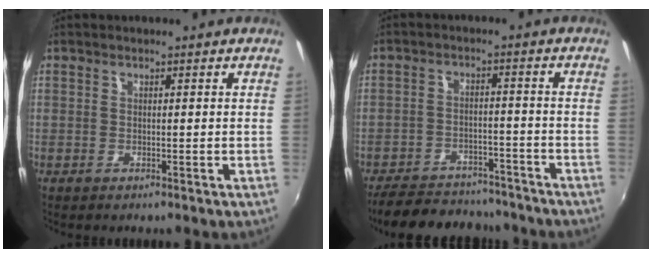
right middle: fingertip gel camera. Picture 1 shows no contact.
{"total": 16.7, "force": [-14.2, 6.4, 6.1], "torque": [-0.145, 0.011, -0.195]}